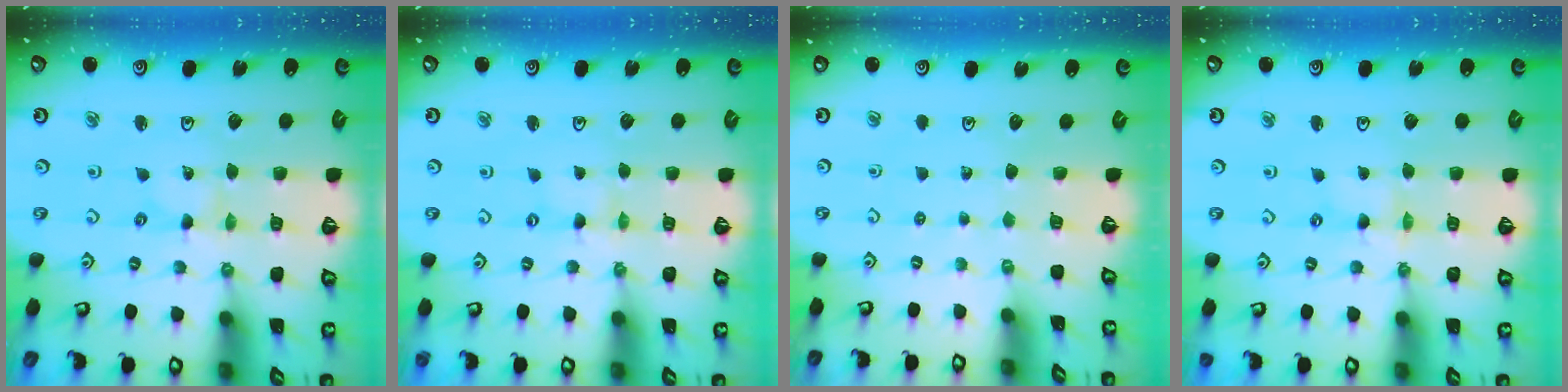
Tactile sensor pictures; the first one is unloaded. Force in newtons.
{"total": 0.0}
{"total": 0.0}
{"total": 0.8, "press": 0.7, "slide": 0.2}